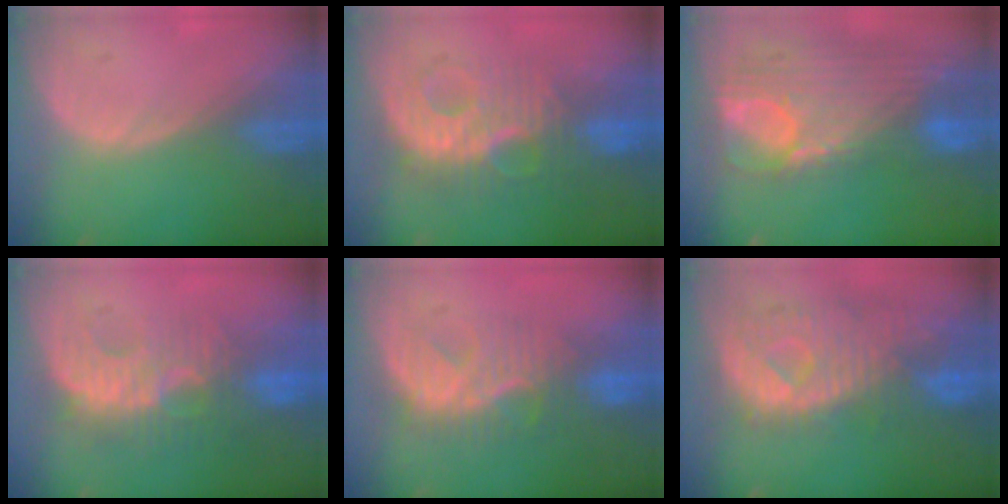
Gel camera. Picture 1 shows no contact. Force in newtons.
{"total": 9.4, "press": 9.3, "slide": 1.6}
{"total": 12.3, "press": 10.4, "slide": 6.5}
{"total": 8.9, "press": 8.8, "slide": 1.6}
{"total": 8.0, "press": 7.9, "slide": 1.1}
{"total": 10.9, "press": 9.6, "slide": 5.2}